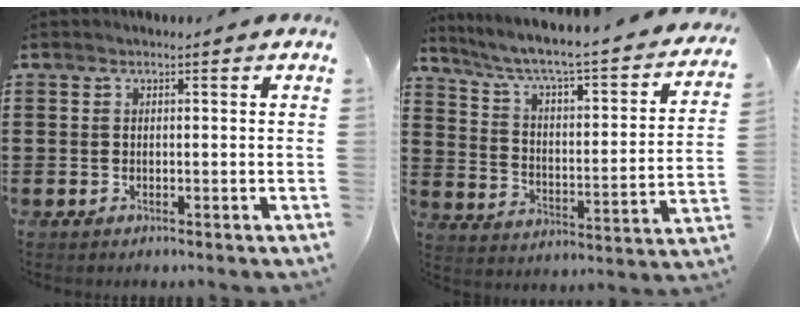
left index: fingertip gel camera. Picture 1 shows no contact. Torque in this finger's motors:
{"motor_torque": [1.99, -0.15, 0.81, 0.21]}